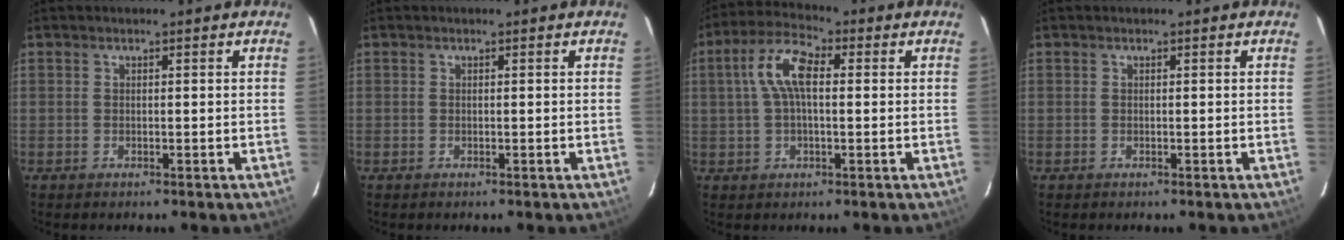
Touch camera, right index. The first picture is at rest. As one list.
[{"total": 0.0}, {"total": 8.4, "force": [1.3, 3.5, 7.5], "torque": [-0.153, 0.023, 0.022]}, {"total": 0.0}]